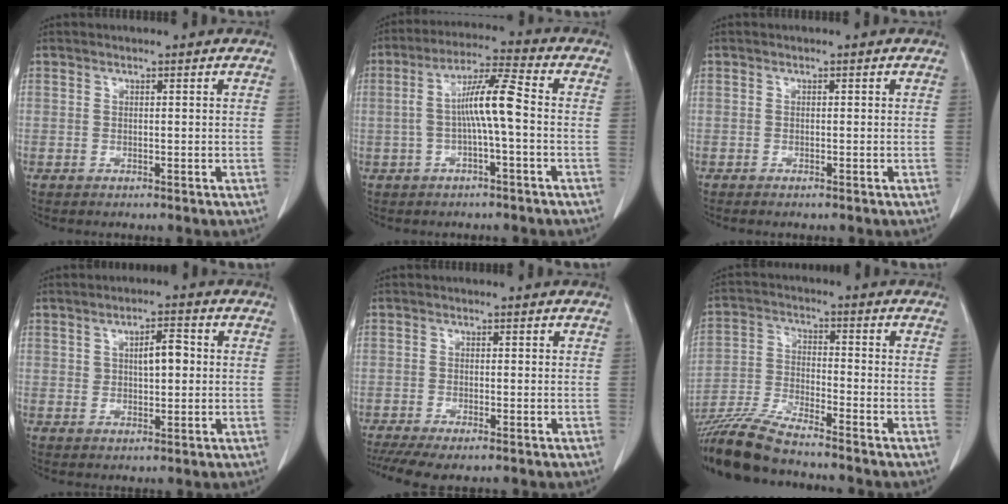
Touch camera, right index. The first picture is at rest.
{"total": 7.9, "force": [-0.5, 0.5, 7.9], "torque": [-0.144, 0.024, -0.012]}
{"total": 0.7, "force": [-0.5, 0.1, 0.4], "torque": [-0.011, -0.001, -0.009]}
{"total": 4.5, "force": [0.9, 1.8, 4.0], "torque": [-0.056, 0.010, 0.018]}
{"total": 7.1, "force": [-5.4, 1.5, 4.4], "torque": [-0.071, -0.011, -0.088]}
{"total": 10.0, "force": [-9.1, 0.0, 4.0], "torque": [-0.077, -0.018, -0.176]}